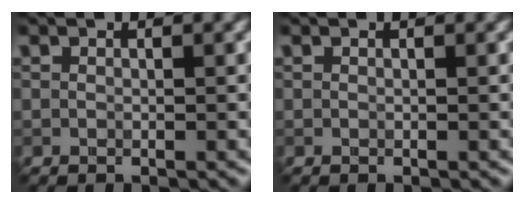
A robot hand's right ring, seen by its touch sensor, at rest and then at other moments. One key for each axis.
{"total": 0.0}